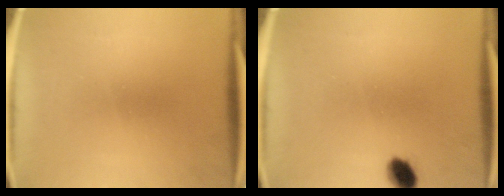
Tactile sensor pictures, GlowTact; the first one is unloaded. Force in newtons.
{"total": 4.2}